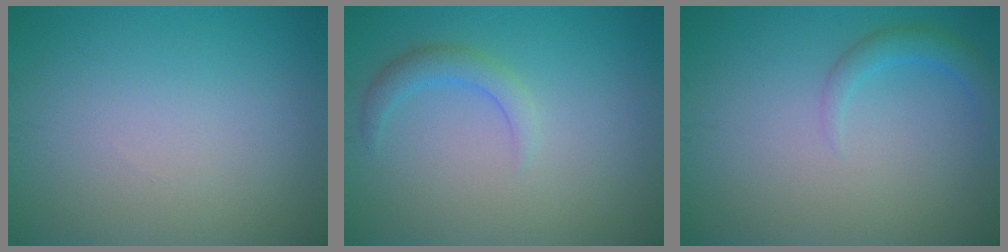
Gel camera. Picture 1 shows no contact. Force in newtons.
{"total": 2.0, "press": 2.0, "slide": 0.1}
{"total": 1.8, "press": 1.8, "slide": 0.2}